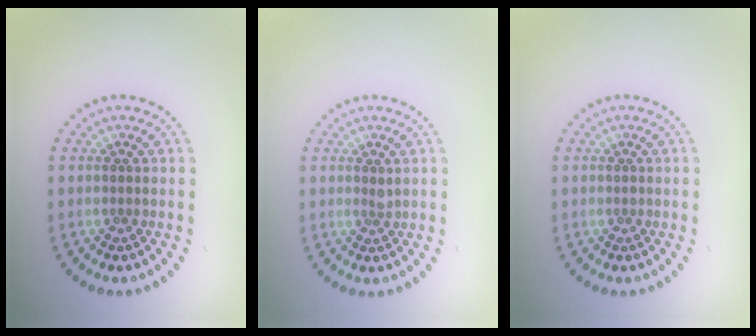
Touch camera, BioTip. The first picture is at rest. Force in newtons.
{"total": 0.6, "press": 0.5, "slide": 0.2}
{"total": 0.0}